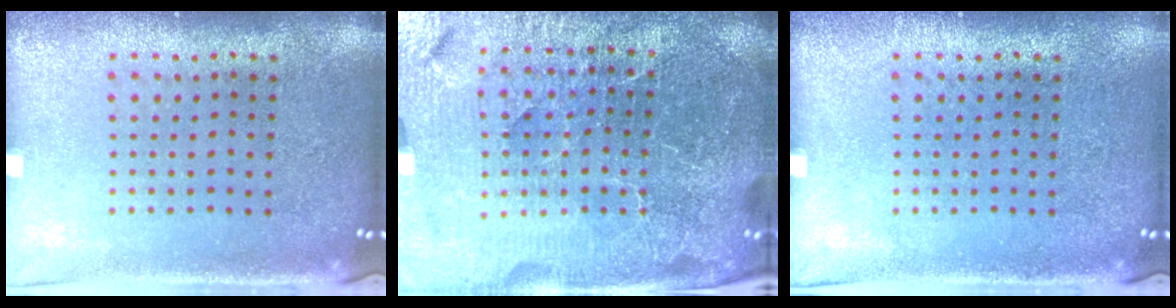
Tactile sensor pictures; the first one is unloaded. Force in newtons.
{"total": 6.1, "press": 5.4, "slide": 2.9}
{"total": 0.0}